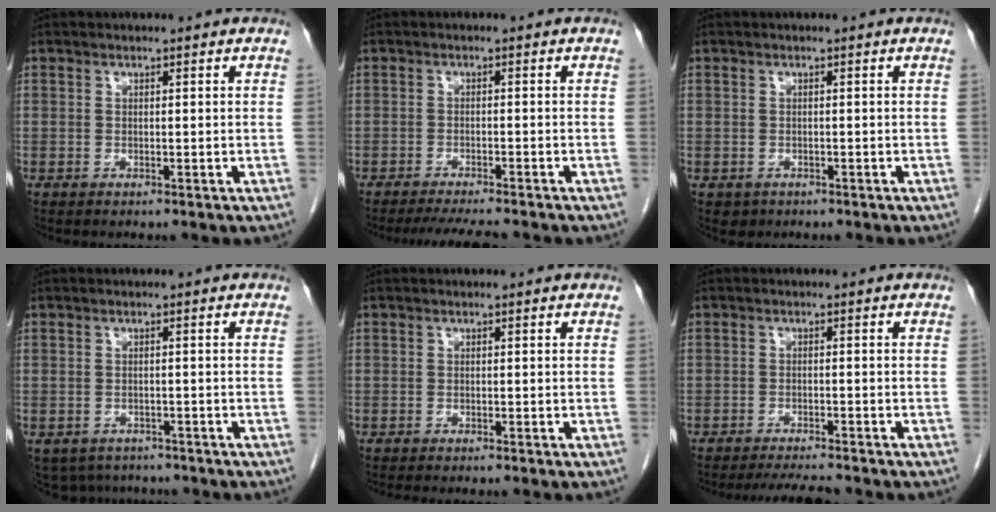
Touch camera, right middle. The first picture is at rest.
{"total": 6.1, "force": [-5.5, 0.3, 2.7], "torque": [-0.037, -0.015, -0.085]}
{"total": 1.3, "force": [-0.7, 1.1, 0.2], "torque": [-0.005, 0.003, -0.003]}
{"total": 6.1, "force": [-5.2, 3.2, 0.9], "torque": [-0.009, 0.000, -0.065]}
{"total": 4.0, "force": [-3.5, 0.4, 2.0], "torque": [-0.020, -0.004, -0.042]}
{"total": 5.2, "force": [-4.8, 0.1, 1.8], "torque": [-0.028, -0.015, -0.077]}